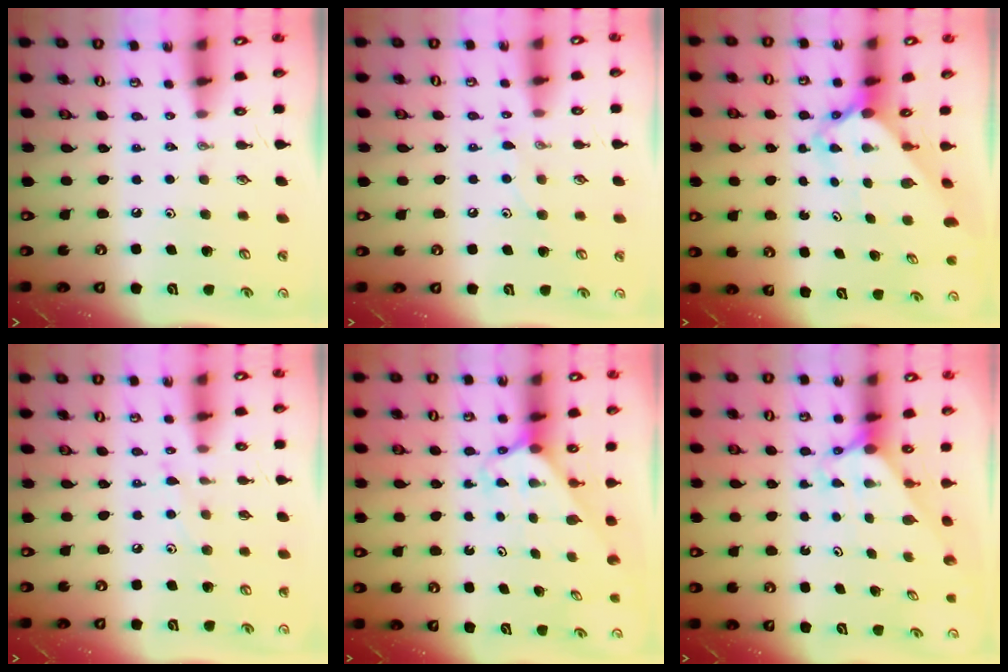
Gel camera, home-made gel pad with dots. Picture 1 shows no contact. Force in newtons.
{"total": 6.6, "press": 6.6, "slide": 0.6}
{"total": 3.4, "press": 3.4, "slide": 0.4}
{"total": 6.0, "press": 6.0, "slide": 0.3}
{"total": 2.5, "press": 2.5, "slide": 0.1}
{"total": 2.7, "press": 2.7, "slide": 0.0}